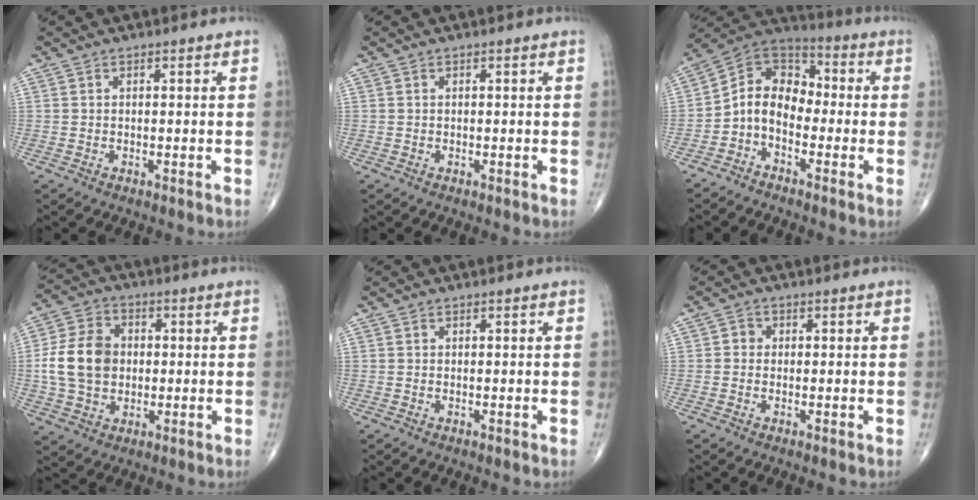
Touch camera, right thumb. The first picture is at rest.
{"total": 0.0}
{"total": 9.7, "force": [-2.9, 7.3, 5.8], "torque": [-0.073, 0.064, -0.073]}
{"total": 12.1, "force": [0.1, 9.2, 7.9], "torque": [-0.132, 0.015, 0.000]}
{"total": 0.0}
{"total": 1.4, "force": [0.0, 1.3, 0.5], "torque": [0.002, 0.004, -0.004]}